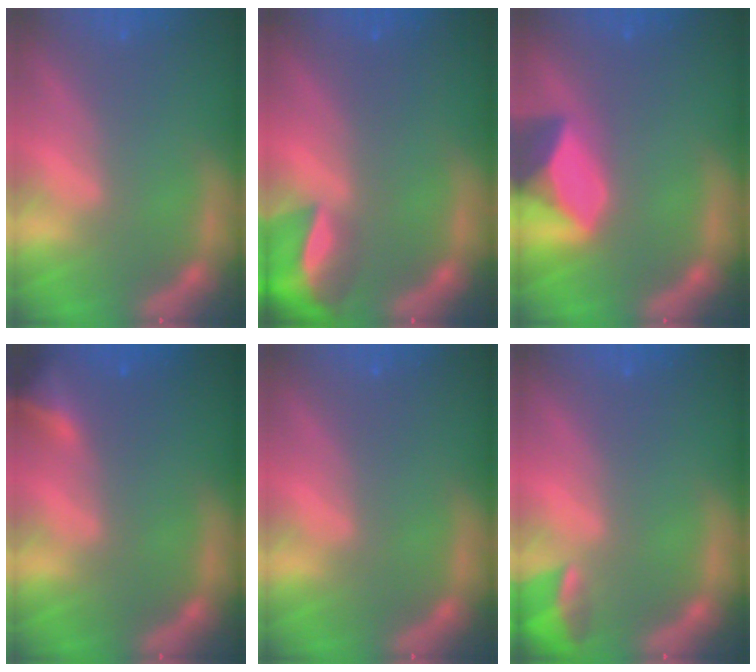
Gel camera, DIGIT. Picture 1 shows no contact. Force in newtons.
{"total": 6.4}
{"total": 6.9}
{"total": 2.9}
{"total": 0.0}
{"total": 2.9}